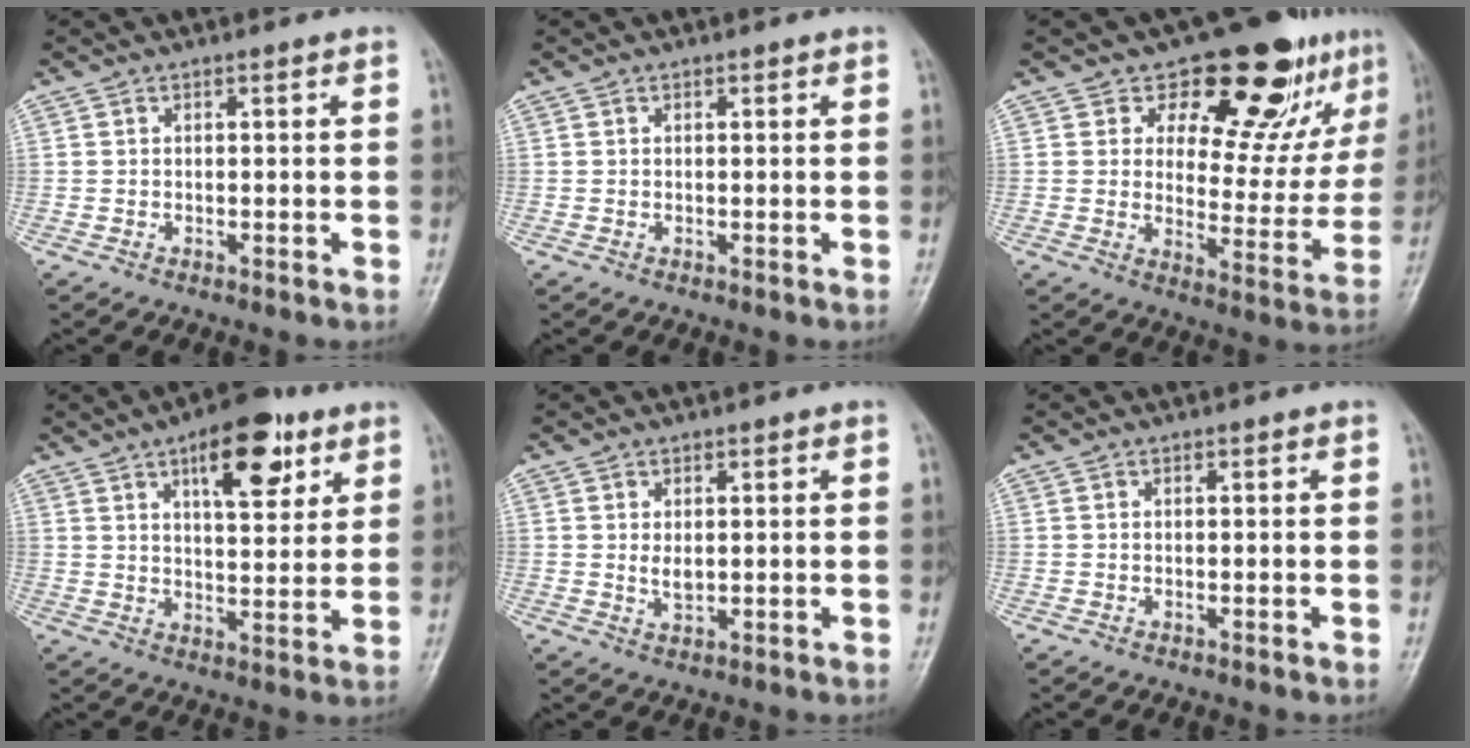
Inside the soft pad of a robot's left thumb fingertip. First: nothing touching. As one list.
[{"total": 0.0}, {"total": 17.7, "force": [11.3, 8.8, 10.3], "torque": [-0.062, -0.067, 0.150]}, {"total": 13.5, "force": [6.9, 5.9, 10.0], "torque": [-0.112, -0.024, 0.100]}, {"total": 2.6, "force": [0.6, 1.7, 1.9], "torque": [-0.026, -0.008, 0.013]}, {"total": 0.0}]